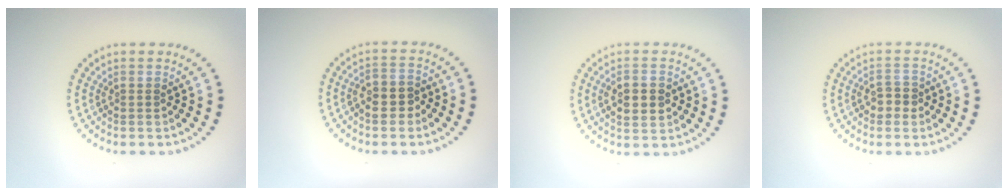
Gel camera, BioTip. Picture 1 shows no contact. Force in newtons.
{"total": 2.6, "press": 2.5, "slide": 0.7}
{"total": 3.9, "press": 3.9, "slide": 0.2}
{"total": 1.8, "press": 1.8, "slide": 0.5}